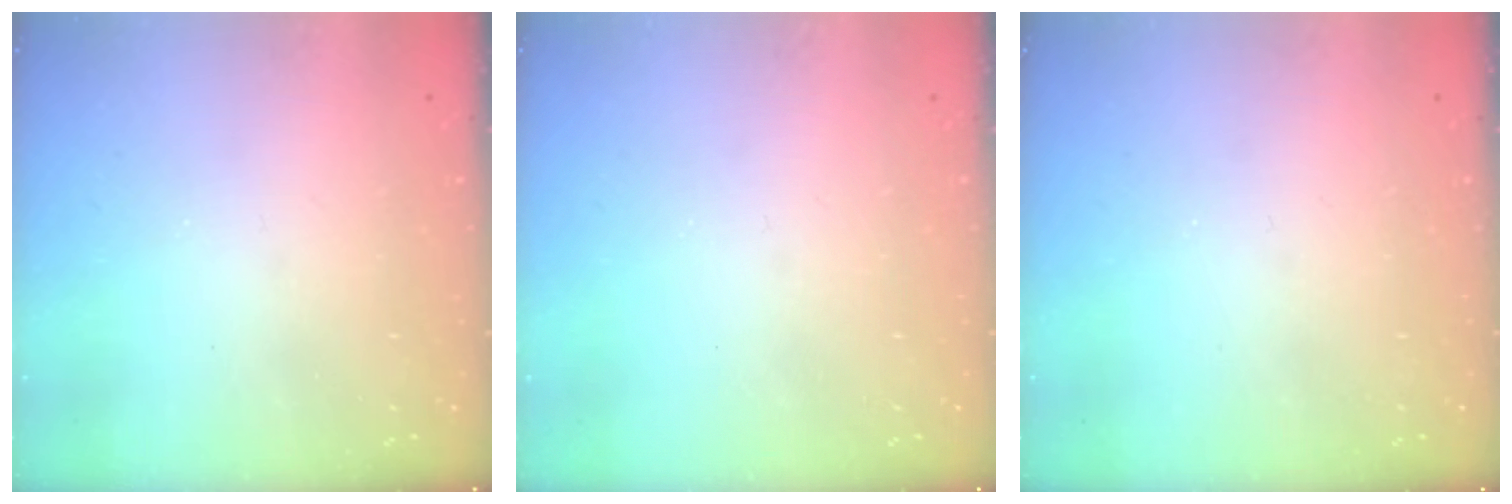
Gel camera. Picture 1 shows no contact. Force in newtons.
{"total": 0.6, "press": 0.3, "slide": 0.5}
{"total": 0.0}